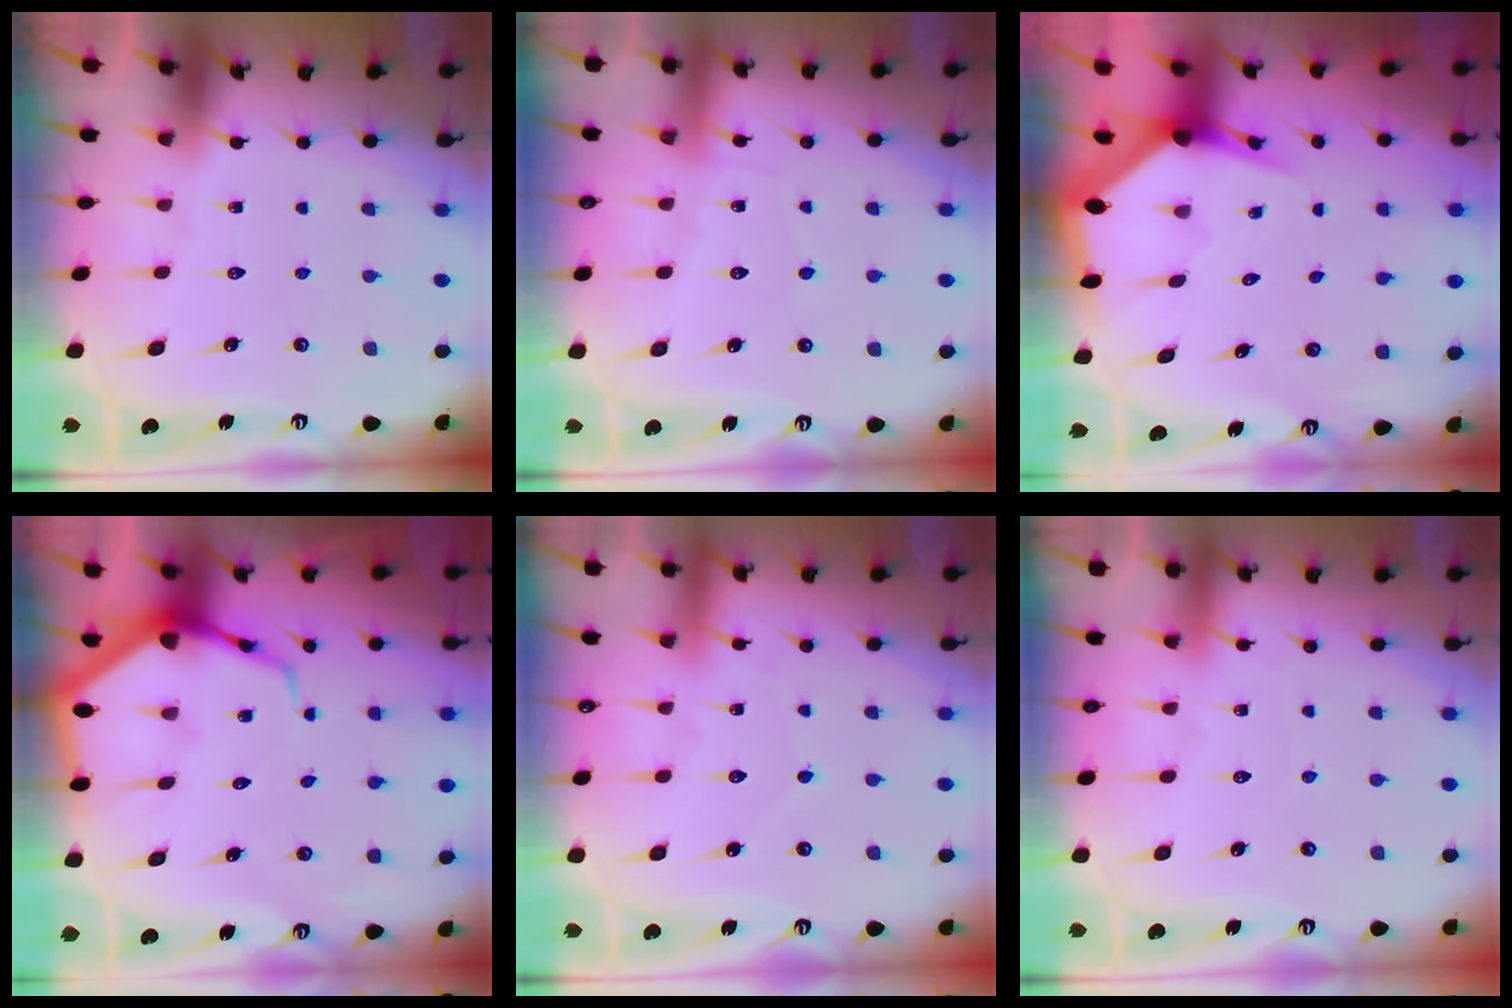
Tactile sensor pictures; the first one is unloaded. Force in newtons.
{"total": 6.1, "press": 6.1, "slide": 0.6}
{"total": 4.4, "press": 4.3, "slide": 0.7}
{"total": 8.7, "press": 8.6, "slide": 1.0}
{"total": 5.4, "press": 5.4, "slide": 0.6}
{"total": 2.9, "press": 2.9, "slide": 0.3}